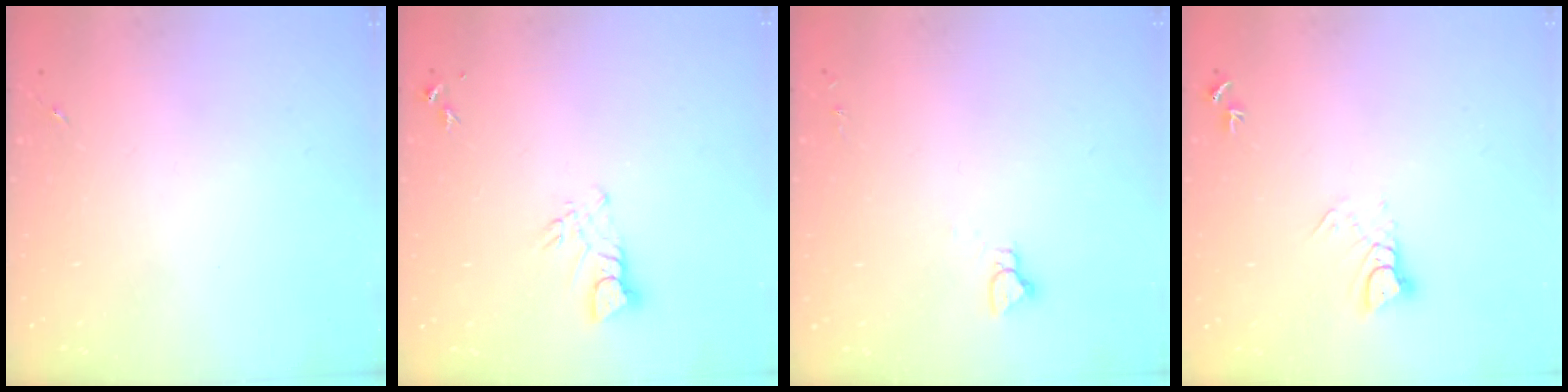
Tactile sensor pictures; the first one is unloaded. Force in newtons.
{"total": 4.8, "press": 4.8, "slide": 0.5}
{"total": 2.9, "press": 2.9, "slide": 0.2}
{"total": 4.9, "press": 4.8, "slide": 0.3}